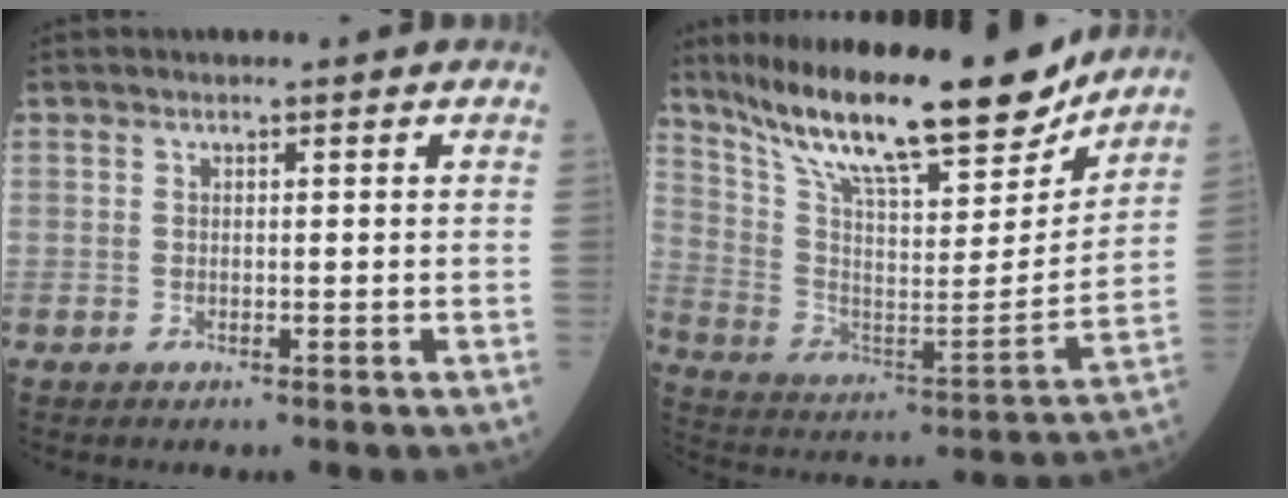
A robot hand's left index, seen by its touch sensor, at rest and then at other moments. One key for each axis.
{"total": 25.1, "fx": 20.1, "fy": 4.9, "fz": 14.2, "tx": -0.254, "ty": -0.008, "tz": 0.323}